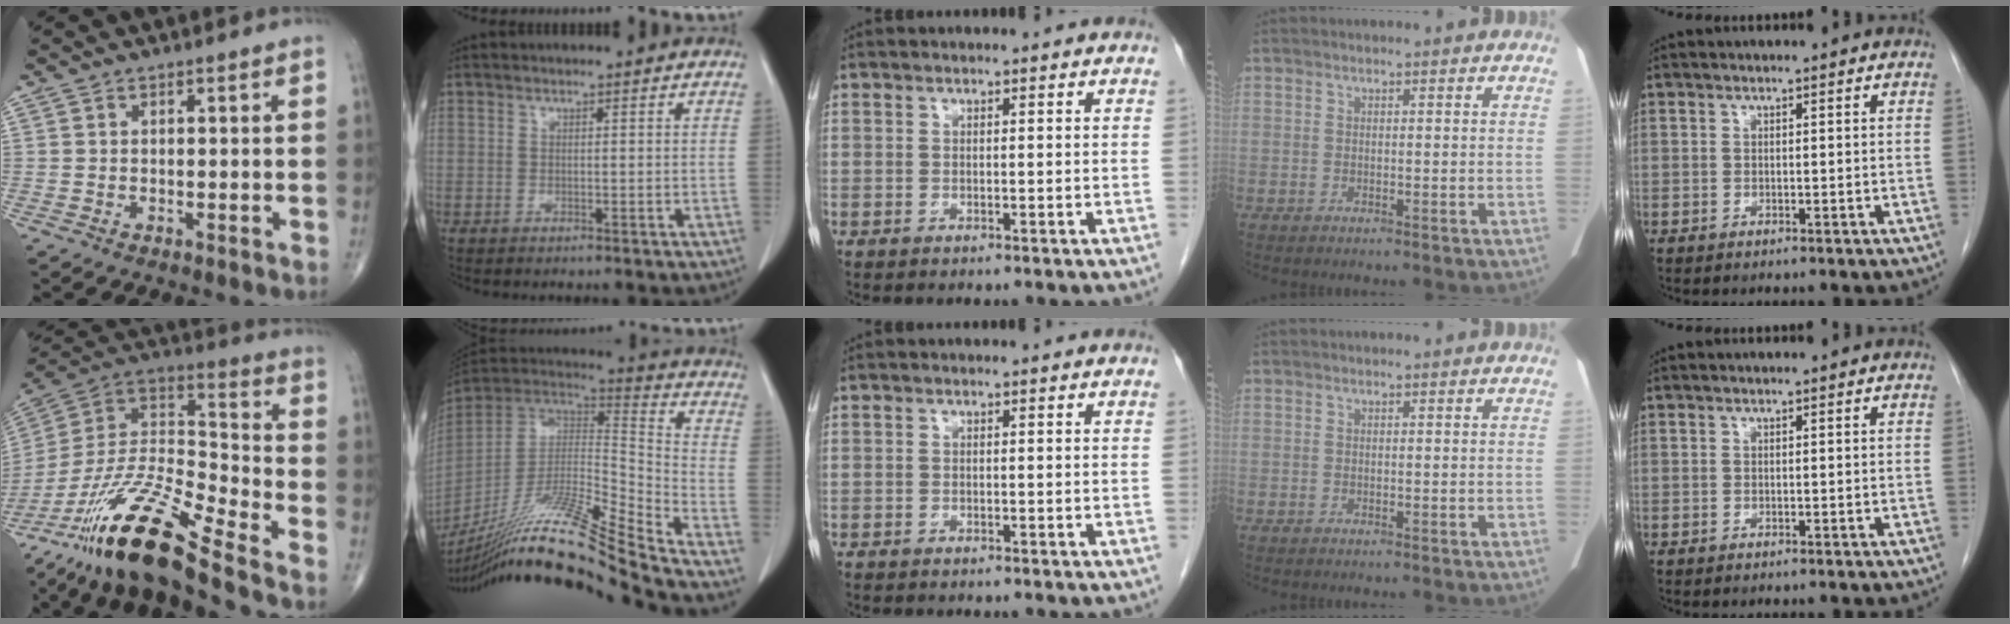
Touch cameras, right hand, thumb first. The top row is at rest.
{"thumb": {"total": 21.8, "force": [-16.1, 3.1, 14.4], "torque": [-0.304, 0.054, -0.304]}, "index": {"total": 23.8, "force": [-19.4, -1.5, 13.6], "torque": [-0.247, -0.016, -0.350]}, "middle": {"total": 1.4, "force": [-1.2, 0.4, 0.5], "torque": [-0.013, -0.003, -0.015]}}